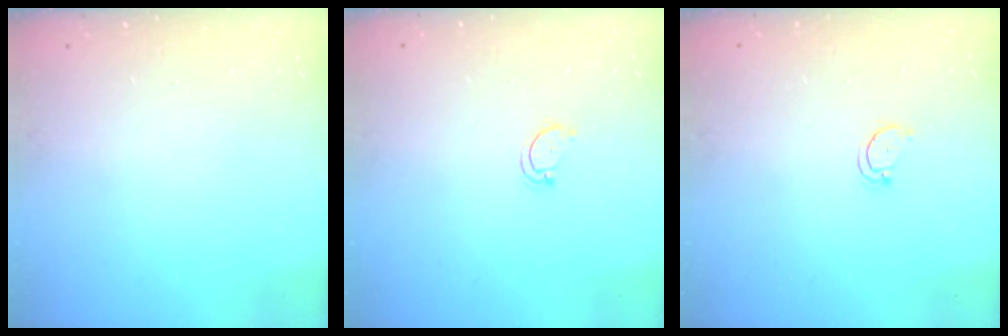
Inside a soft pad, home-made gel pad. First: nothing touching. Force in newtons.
{"total": 2.9, "press": 2.9, "slide": 0.4}
{"total": 2.3, "press": 2.3, "slide": 0.2}